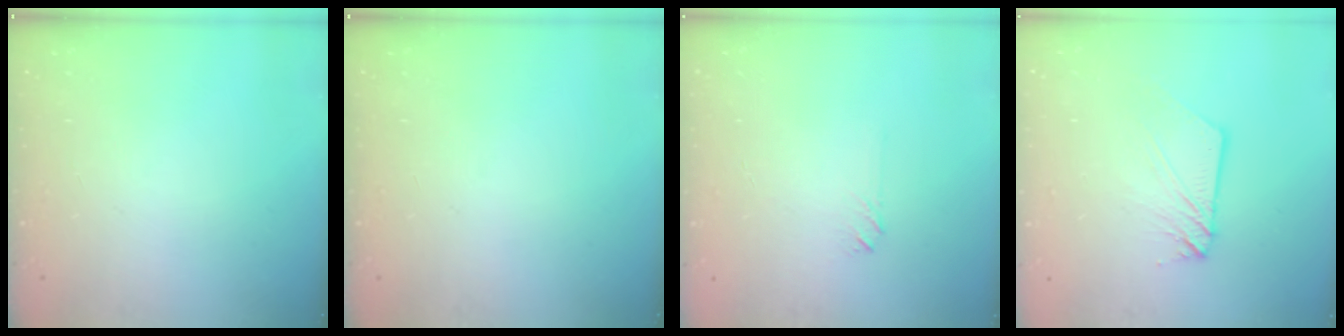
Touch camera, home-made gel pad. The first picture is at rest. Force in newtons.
{"total": 0.0}
{"total": 2.0, "press": 2.0, "slide": 0.3}
{"total": 4.1, "press": 4.1, "slide": 0.4}